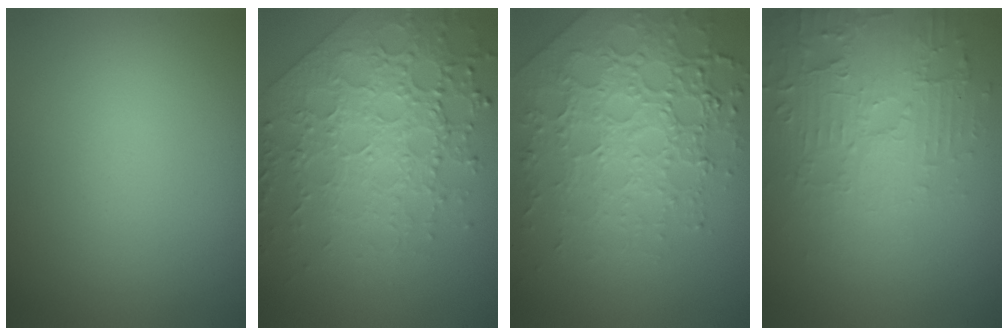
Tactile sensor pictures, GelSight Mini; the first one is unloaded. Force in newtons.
{"total": 7.4, "press": 5.4, "slide": 5.1}
{"total": 7.9, "press": 5.5, "slide": 5.7}
{"total": 5.5, "press": 3.5, "slide": 4.2}